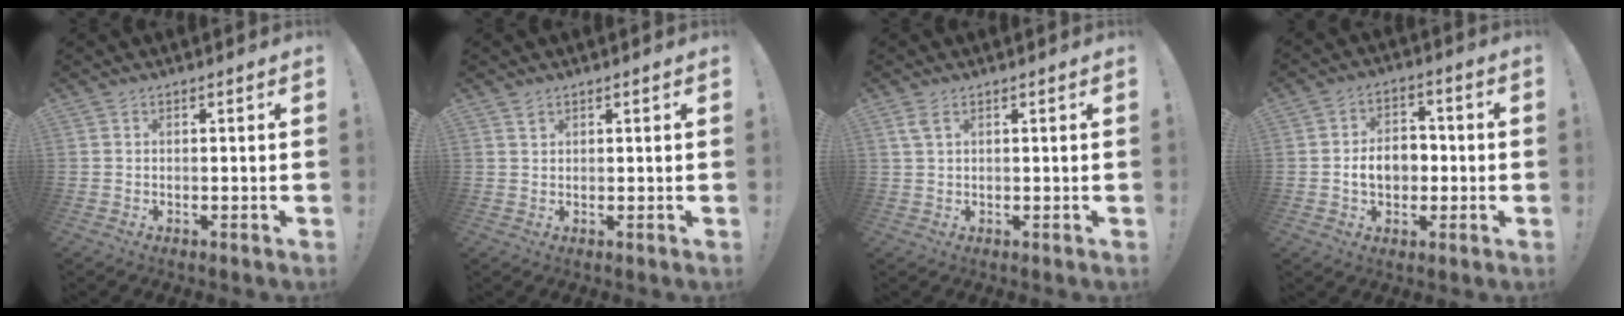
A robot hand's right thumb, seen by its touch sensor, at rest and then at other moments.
{"total": 1.3, "force": [0.9, 0.7, 0.4], "torque": [0.008, -0.007, 0.015]}
{"total": 2.9, "force": [1.4, 1.3, 2.3], "torque": [-0.046, 0.003, 0.025]}
{"total": 8.5, "force": [-0.9, 6.3, 5.6], "torque": [-0.079, 0.012, -0.016]}